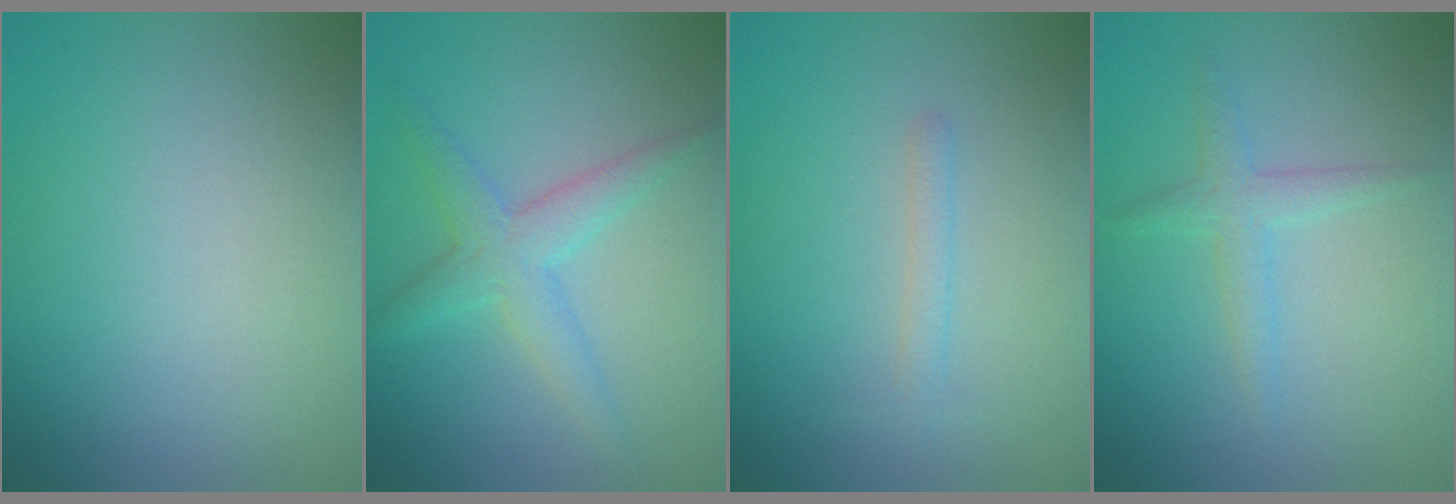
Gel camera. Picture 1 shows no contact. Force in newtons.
{"total": 3.1, "press": 3.1, "slide": 0.1}
{"total": 1.2, "press": 1.2, "slide": 0.1}
{"total": 1.8, "press": 1.8, "slide": 0.1}